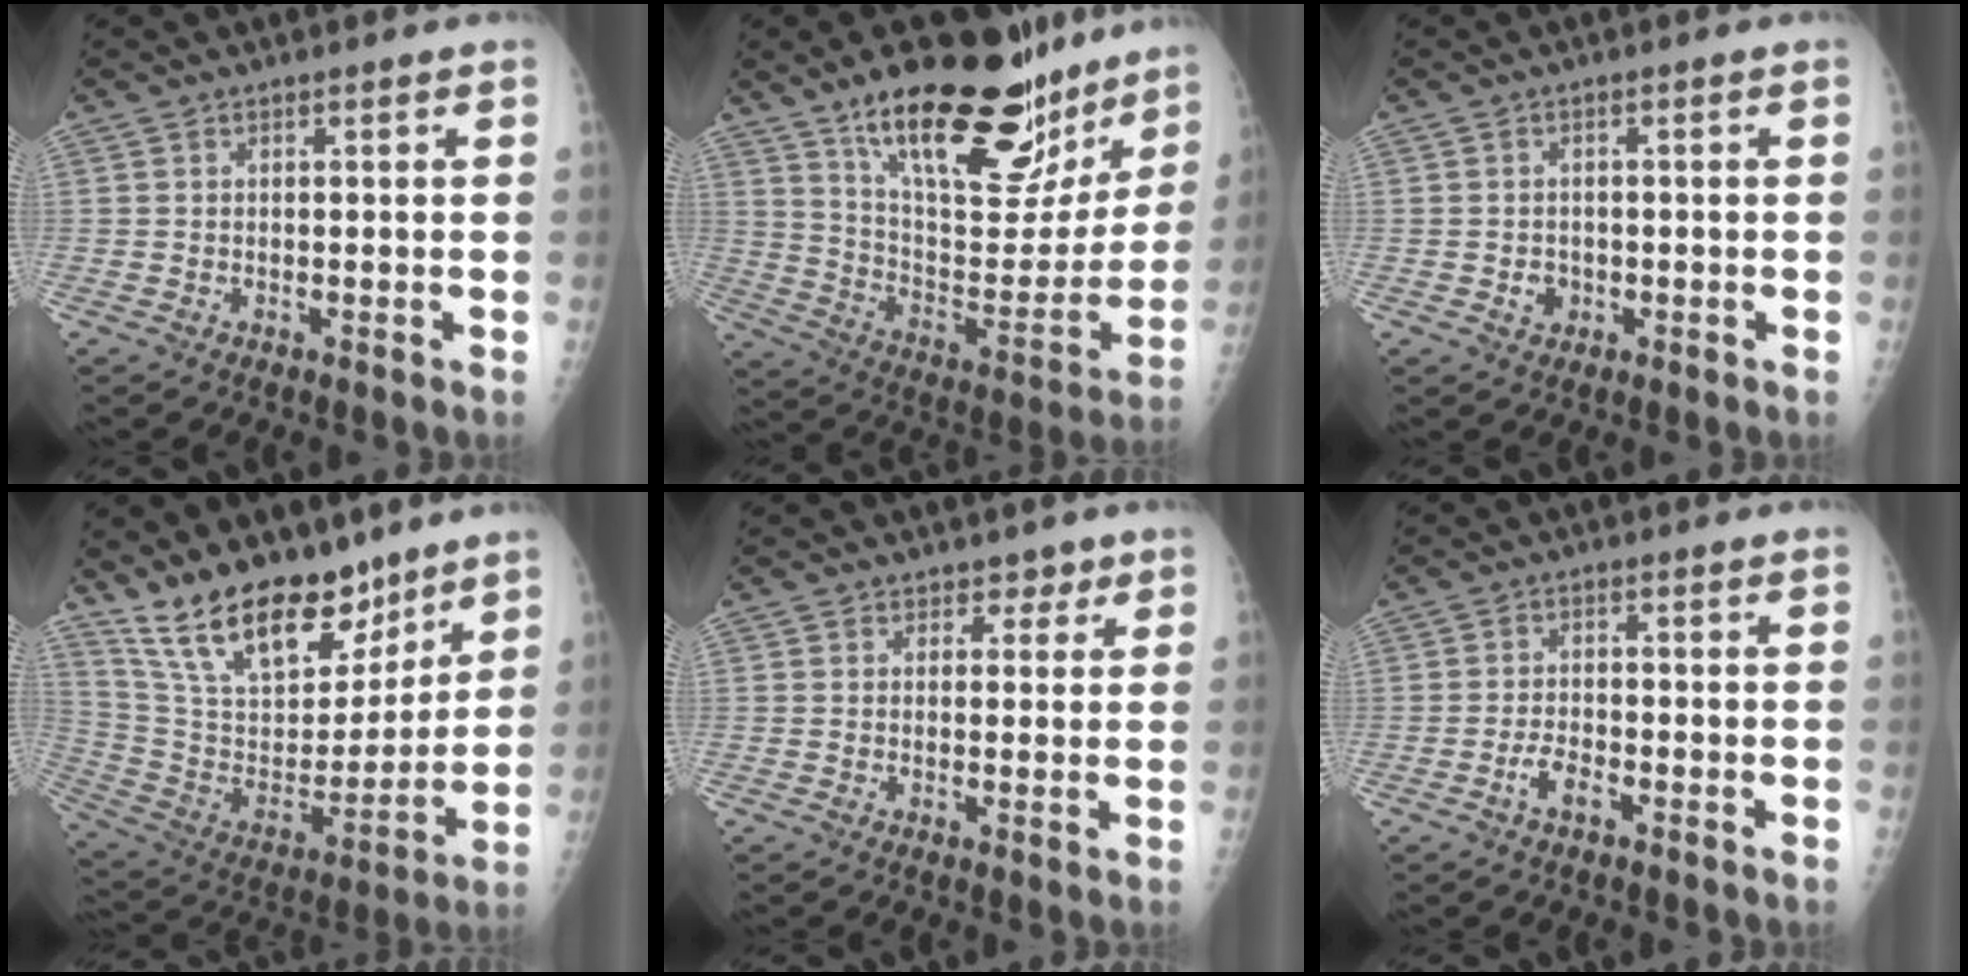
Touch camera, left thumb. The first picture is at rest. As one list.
[{"total": 29.5, "force": [19.7, 11.5, 18.7], "torque": [-0.234, -0.070, 0.310]}, {"total": 2.3, "force": [-0.5, 2.1, 0.9], "torque": [-0.002, 0.005, -0.004]}, {"total": 21.7, "force": [16.2, 9.8, 10.8], "torque": [-0.150, -0.081, 0.290]}, {"total": 2.5, "force": [1.5, 1.9, 0.5], "torque": [0.021, -0.006, 0.012]}, {"total": 3.2, "force": [-1.8, 1.4, 2.2], "torque": [-0.043, 0.014, -0.035]}]